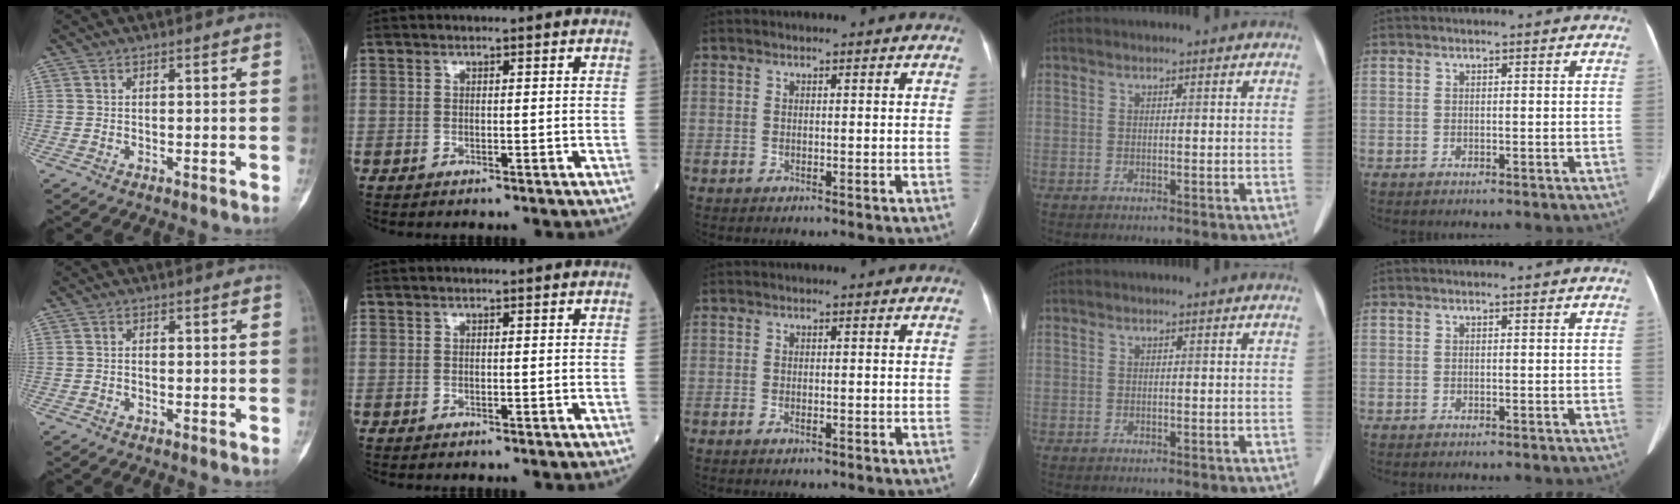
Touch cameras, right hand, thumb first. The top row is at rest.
{"thumb": {"total": 0.6, "force": [-0.2, 0.5, 0.2], "torque": [0.005, 0.003, -0.007]}, "middle": {"total": 0.8, "force": [-0.5, 0.2, 0.7], "torque": [-0.012, 0.000, -0.007]}}